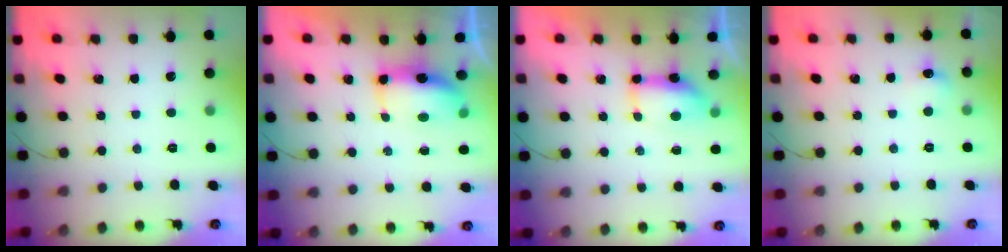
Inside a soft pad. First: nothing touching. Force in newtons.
{"total": 8.5, "press": 8.5, "slide": 0.6}
{"total": 11.7, "press": 8.5, "slide": 8.1}
{"total": 5.3, "press": 5.2, "slide": 1.2}